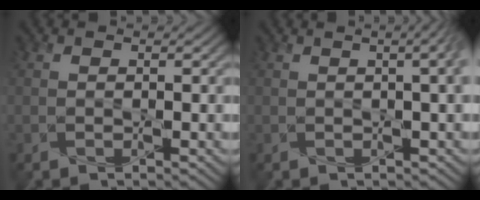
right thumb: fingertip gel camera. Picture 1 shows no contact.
{"total": 4.0, "force": [0.5, 1.0, 3.9], "torque": [-0.037, 0.013, 0.001]}